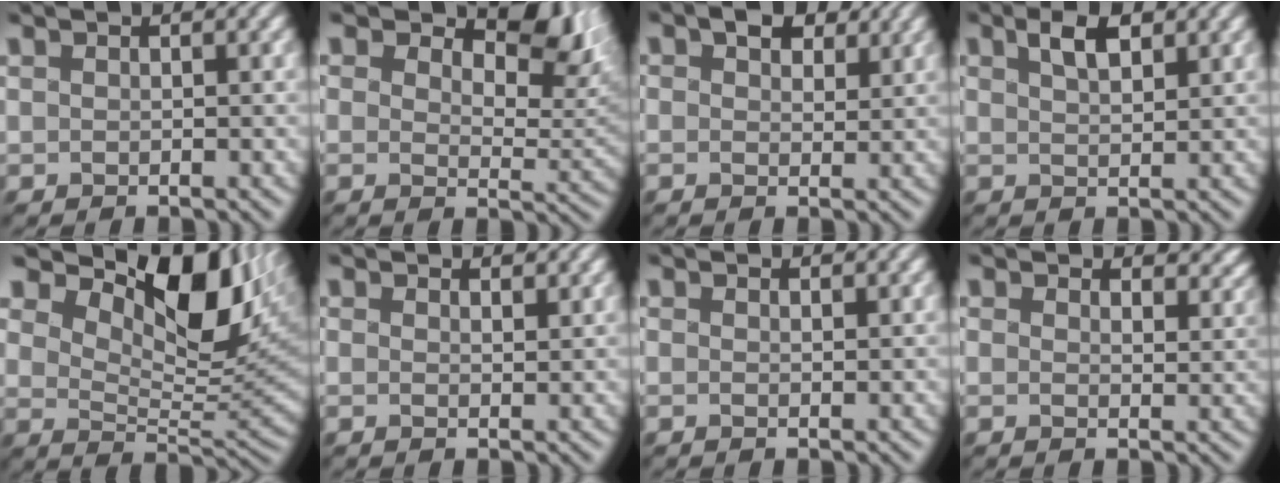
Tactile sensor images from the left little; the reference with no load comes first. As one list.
[{"total": 7.4, "force": [4.7, 3.7, 4.4], "torque": [-0.067, -0.010, 0.072]}, {"total": 3.5, "force": [1.8, 2.2, 2.0], "torque": [-0.035, -0.001, 0.017]}, {"total": 2.7, "force": [1.2, 1.1, 2.1], "torque": [-0.042, -0.001, 0.018]}, {"total": 11.6, "force": [6.5, 5.1, 8.1], "torque": [-0.134, 0.003, 0.105]}, {"total": 1.3, "force": [1.1, 0.5, 0.5], "torque": [-0.013, -0.003, 0.016]}, {"total": 0.0}, {"total": 4.5, "force": [3.6, 2.1, 1.8], "torque": [-0.038, -0.004, 0.037]}]